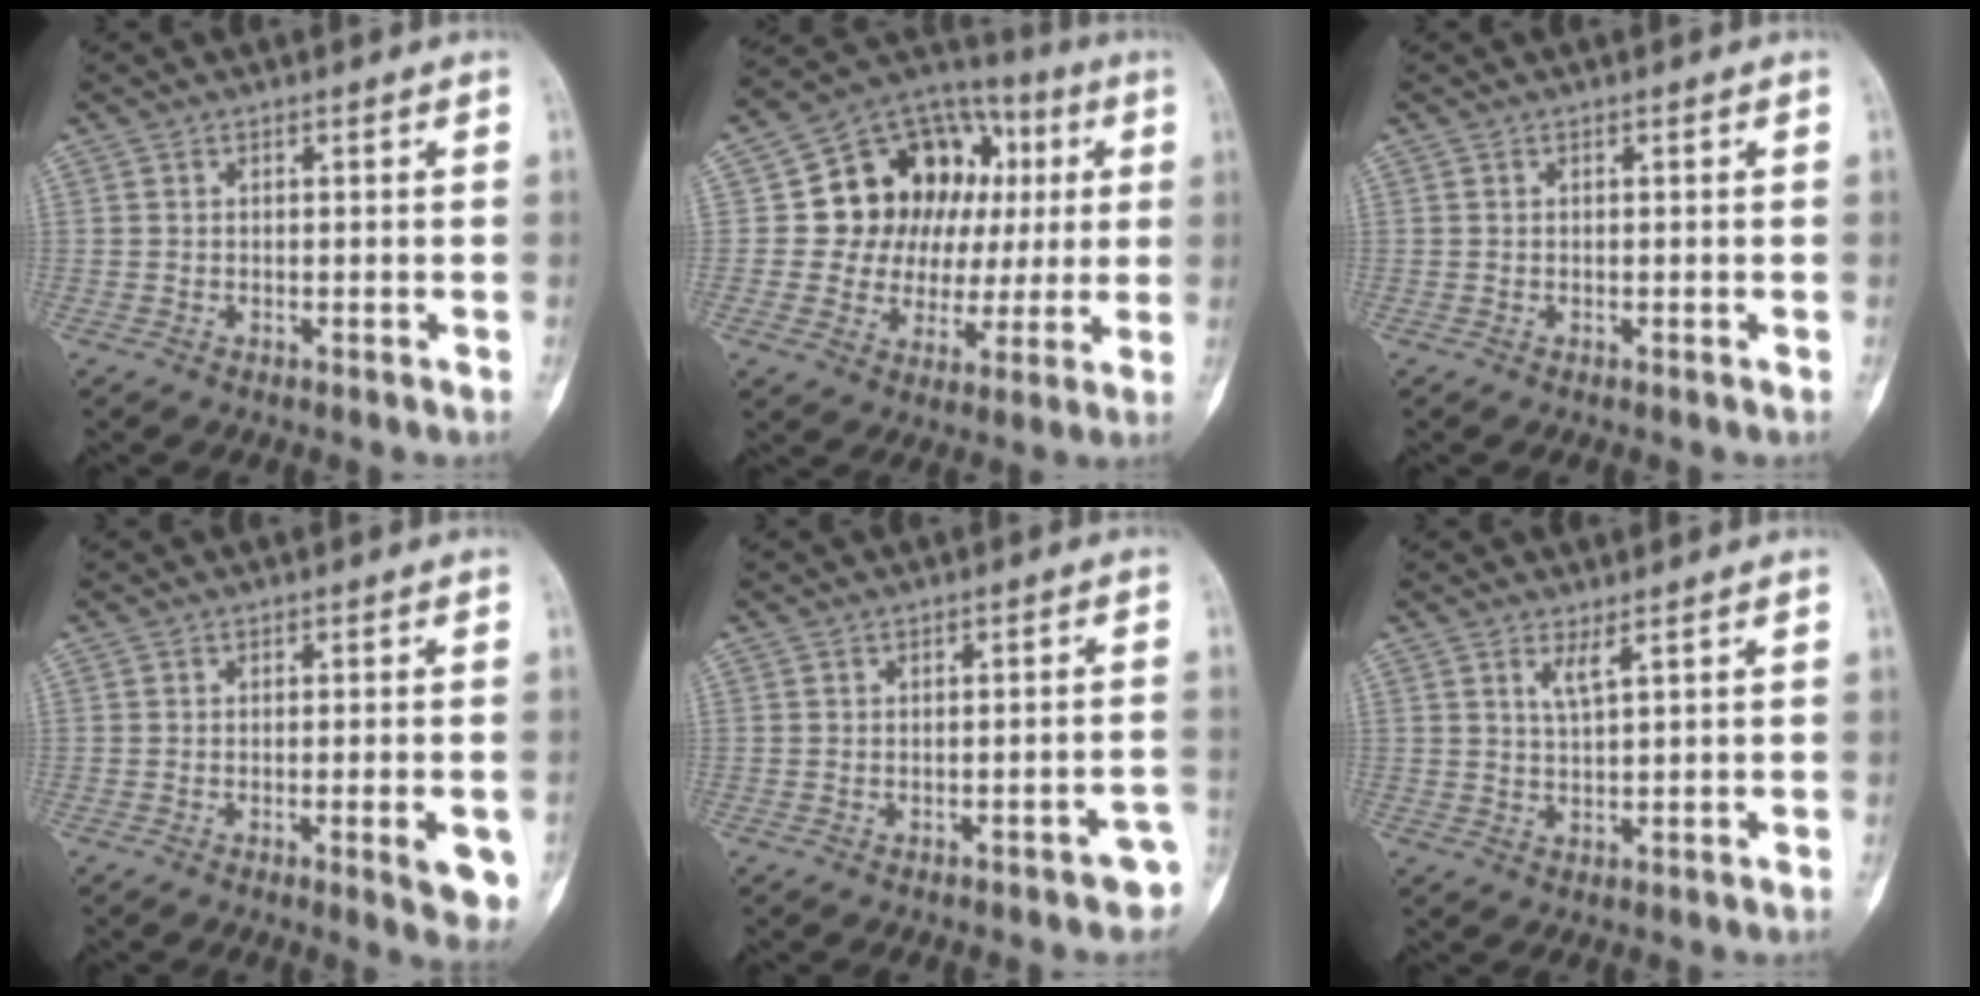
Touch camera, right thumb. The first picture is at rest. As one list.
[{"total": 19.8, "force": [3.7, 15.6, 11.6], "torque": [-0.102, 0.036, 0.068]}, {"total": 0.0}, {"total": 6.3, "force": [-1.8, 1.4, 5.8], "torque": [-0.065, -0.007, -0.019]}, {"total": 3.7, "force": [-2.2, 1.4, 2.6], "torque": [-0.015, 0.022, -0.022]}, {"total": 2.4, "force": [1.5, 0.2, 1.9], "torque": [-0.038, -0.016, 0.033]}]